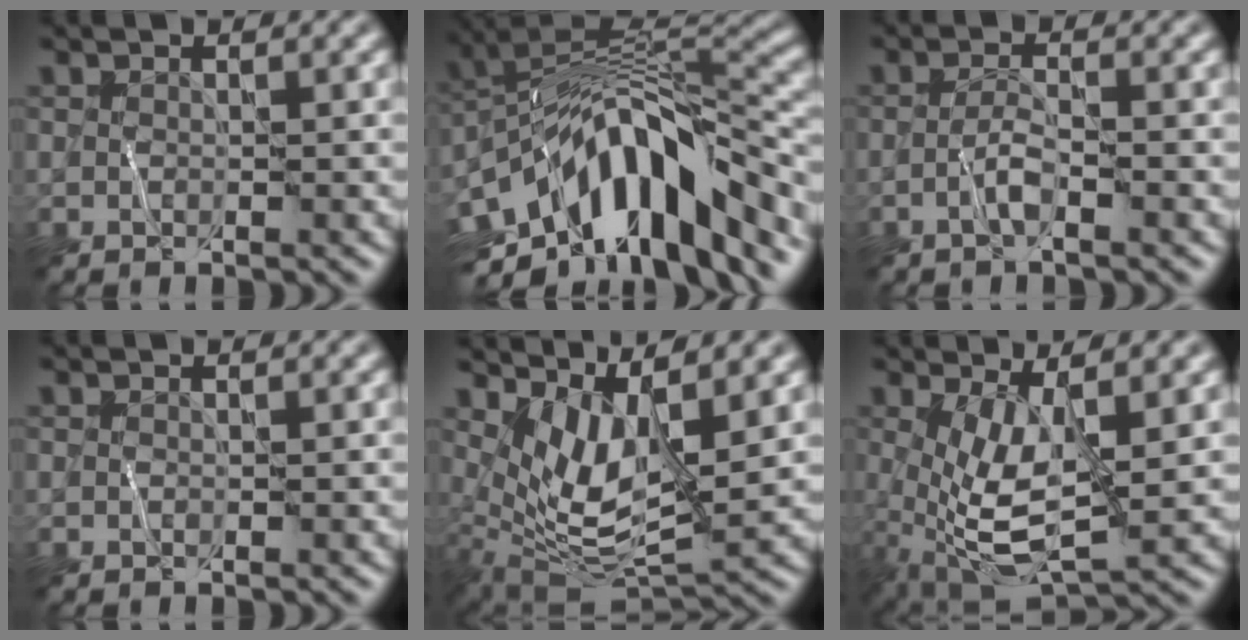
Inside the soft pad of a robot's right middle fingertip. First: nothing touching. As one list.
[{"total": 13.3, "force": [-5.6, 6.6, 10.1], "torque": [-0.154, 0.010, -0.108]}, {"total": 1.7, "force": [-0.8, 0.1, 1.5], "torque": [-0.029, 0.004, -0.021]}, {"total": 0.0}, {"total": 6.8, "force": [2.8, 2.6, 5.7], "torque": [-0.118, -0.018, 0.058]}, {"total": 6.8, "force": [0.1, 2.7, 6.3], "torque": [-0.136, -0.015, 0.004]}]